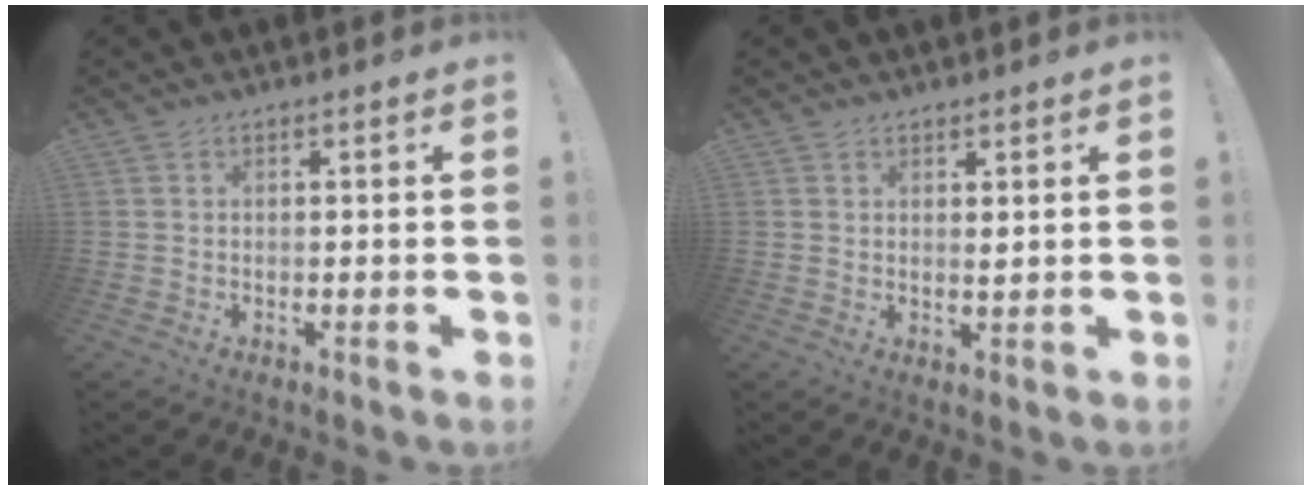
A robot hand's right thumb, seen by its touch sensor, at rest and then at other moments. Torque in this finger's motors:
{"motor_torque": [0.08, 0.01, -0.07, 0.29, -0.04]}